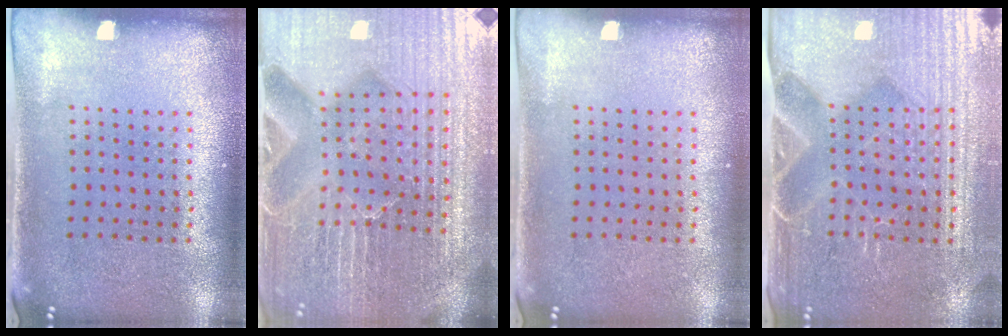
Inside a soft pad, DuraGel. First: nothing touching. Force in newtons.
{"total": 6.5, "press": 5.8, "slide": 3.0}
{"total": 0.0}
{"total": 4.7, "press": 4.5, "slide": 1.5}